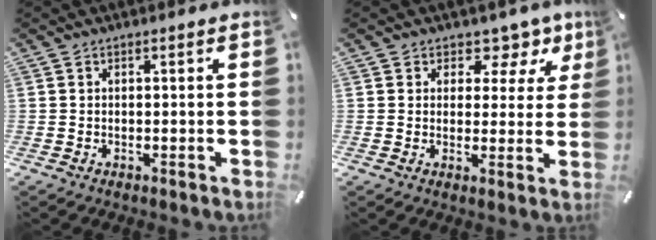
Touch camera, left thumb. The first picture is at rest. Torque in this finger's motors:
{"motor_torque": [0.32, -0.28, 0.00, 0.21, -0.02]}